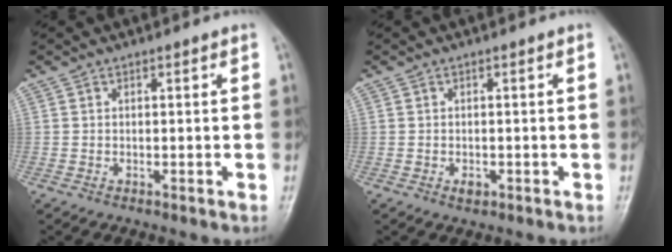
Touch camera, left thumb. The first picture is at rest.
{"total": 1.3, "force": [-0.6, 0.9, 0.8], "torque": [-0.007, 0.003, -0.007]}